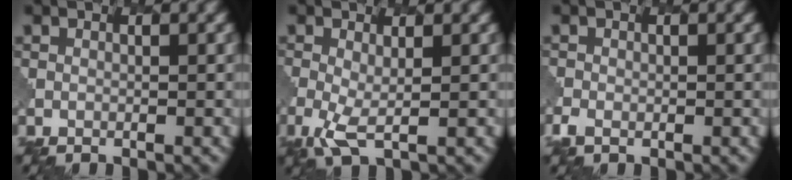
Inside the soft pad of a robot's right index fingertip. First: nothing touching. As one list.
[{"total": 2.5, "force": [-0.4, 0.8, 2.3], "torque": [-0.060, -0.013, -0.007]}, {"total": 1.3, "force": [-0.6, 0.9, 0.6], "torque": [-0.016, -0.004, -0.014]}]